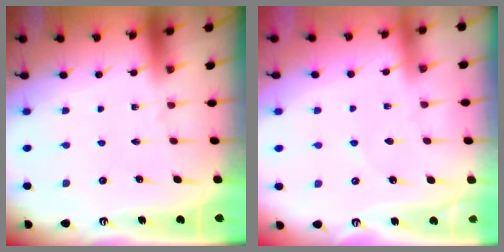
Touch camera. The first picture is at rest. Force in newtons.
{"total": 2.5, "press": 2.5, "slide": 0.3}